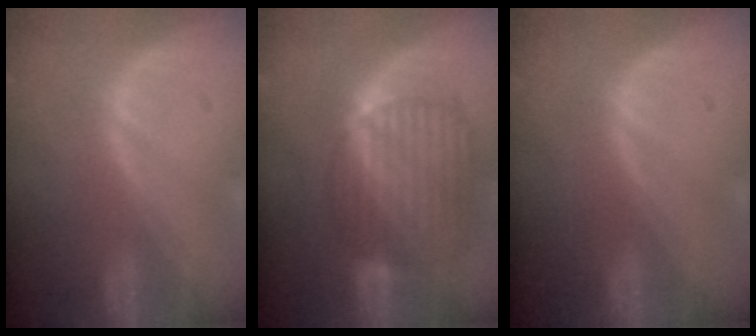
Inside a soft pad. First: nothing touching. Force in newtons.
{"total": 10.5, "press": 8.9, "slide": 5.5}
{"total": 0.0}